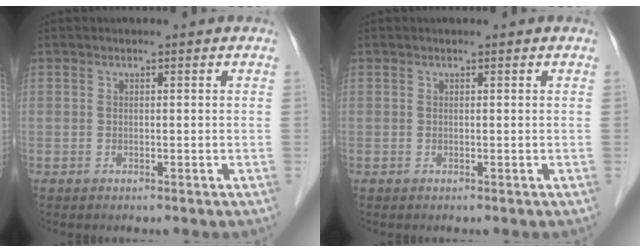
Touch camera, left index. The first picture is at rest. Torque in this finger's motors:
{"motor_torque": [0.00, 0.00, 0.00, 0.00]}